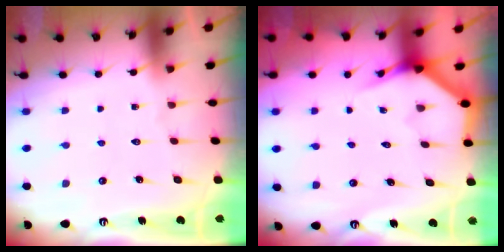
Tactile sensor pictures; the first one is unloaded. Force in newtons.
{"total": 3.9, "press": 3.8, "slide": 0.4}